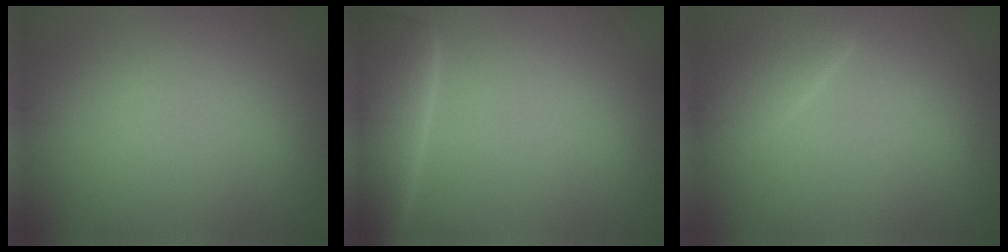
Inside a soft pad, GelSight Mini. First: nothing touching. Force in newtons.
{"total": 6.3, "press": 6.2, "slide": 0.9}
{"total": 2.5, "press": 2.5, "slide": 0.1}